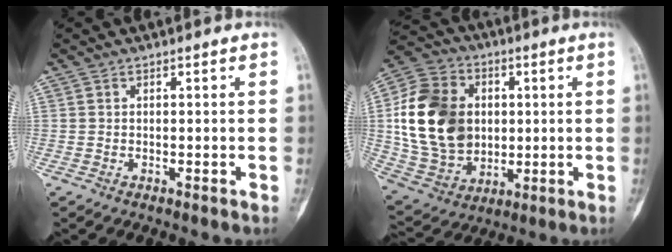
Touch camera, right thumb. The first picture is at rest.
{"total": 20.5, "force": [2.1, 15.7, 13.0], "torque": [-0.228, 0.006, 0.048]}